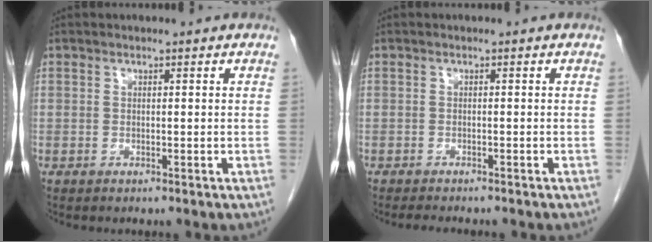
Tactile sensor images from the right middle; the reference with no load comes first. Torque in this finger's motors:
{"motor_torque": [0.02, 0.05, 0.00, 0.00]}